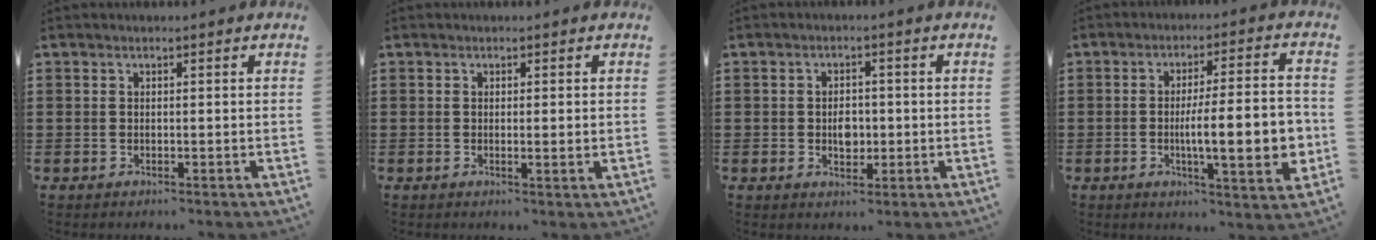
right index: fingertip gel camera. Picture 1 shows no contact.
{"total": 1.1, "force": [0.1, 0.0, 1.1], "torque": [-0.021, -0.003, 0.002]}
{"total": 3.1, "force": [-0.3, 2.1, 2.3], "torque": [-0.038, 0.001, -0.009]}
{"total": 12.2, "force": [-1.8, 2.8, 11.7], "torque": [-0.164, -0.008, -0.035]}